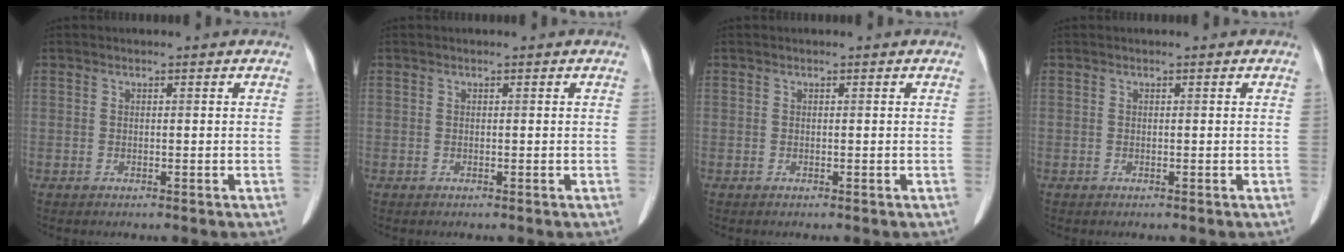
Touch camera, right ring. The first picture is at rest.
{"total": 0.0}
{"total": 0.0}
{"total": 0.0}